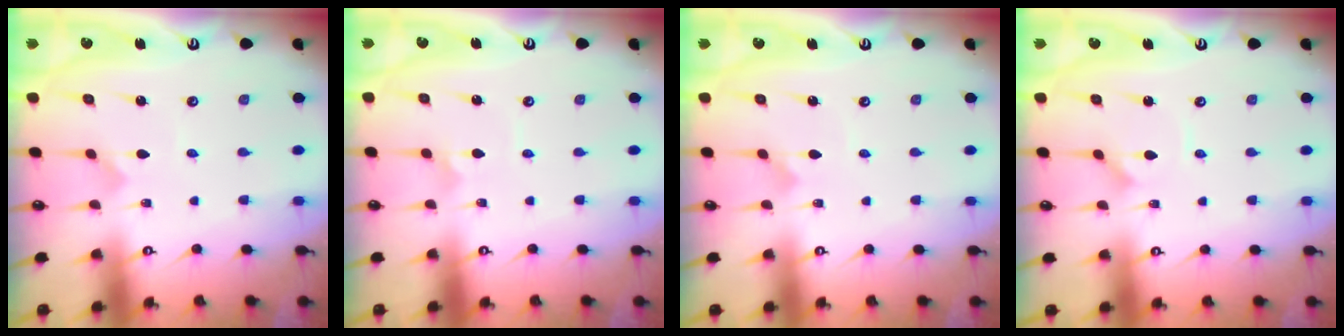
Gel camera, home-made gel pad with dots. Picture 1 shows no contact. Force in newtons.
{"total": 1.4, "press": 1.4, "slide": 0.1}
{"total": 1.0, "press": 1.0, "slide": 0.0}
{"total": 1.2, "press": 1.2, "slide": 0.2}